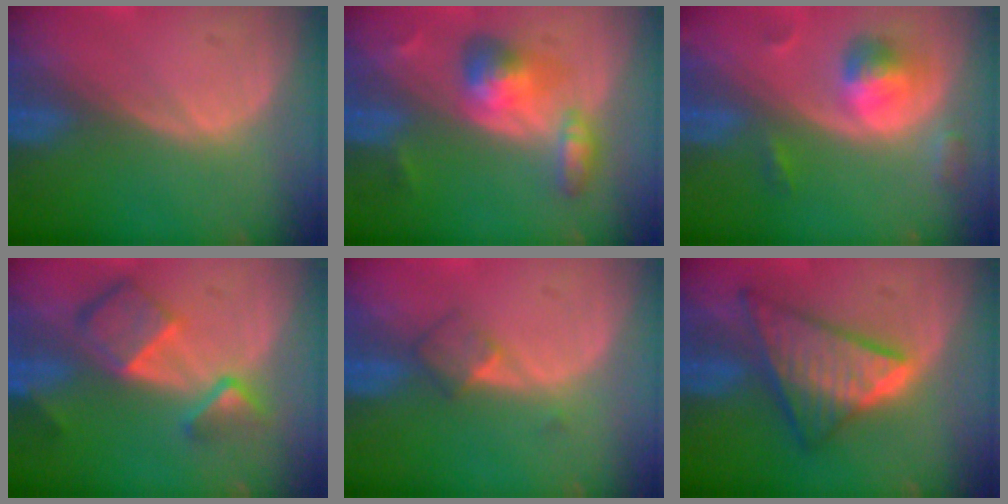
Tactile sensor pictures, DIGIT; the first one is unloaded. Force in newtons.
{"total": 5.7, "press": 5.6, "slide": 1.0}
{"total": 5.5, "press": 5.2, "slide": 1.8}
{"total": 7.9, "press": 6.8, "slide": 3.9}
{"total": 2.7, "press": 2.4, "slide": 1.1}
{"total": 9.0, "press": 9.0, "slide": 0.7}